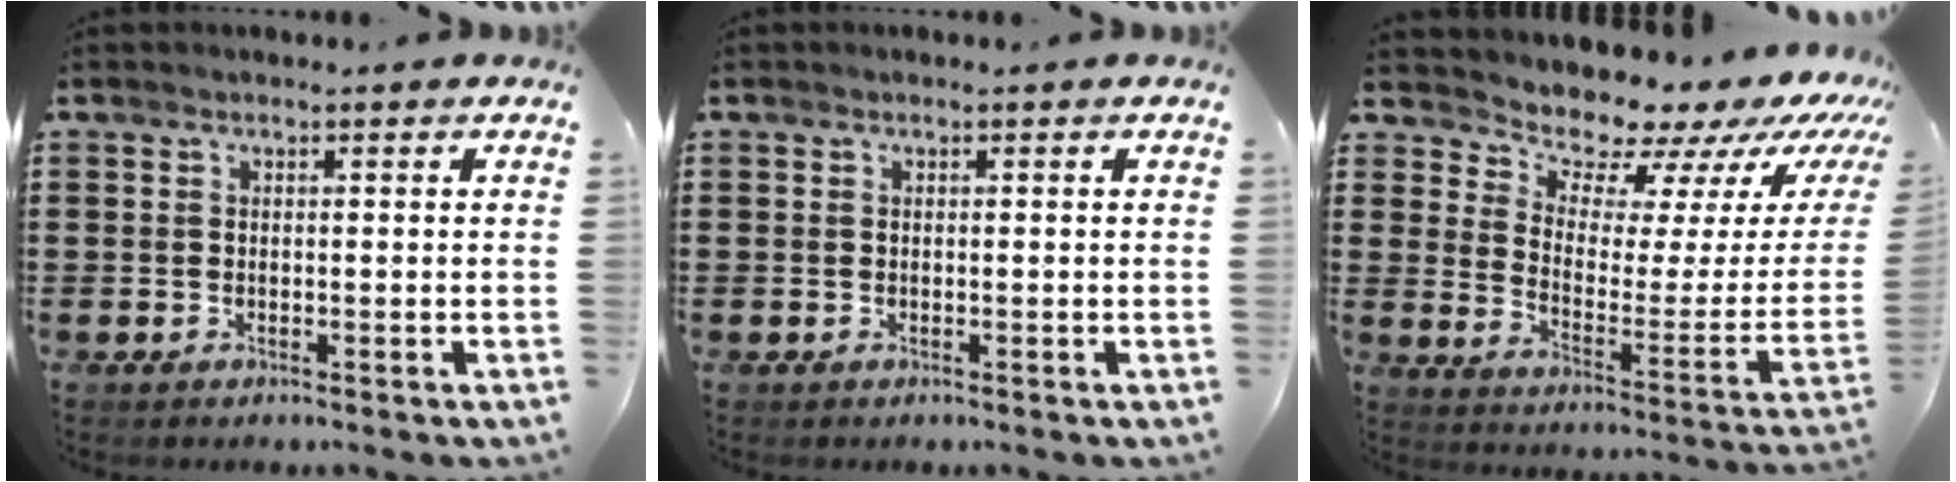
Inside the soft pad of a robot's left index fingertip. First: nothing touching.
{"total": 0.0}
{"total": 9.3, "force": [8.6, 2.8, 2.0], "torque": [-0.055, -0.085, 0.143]}